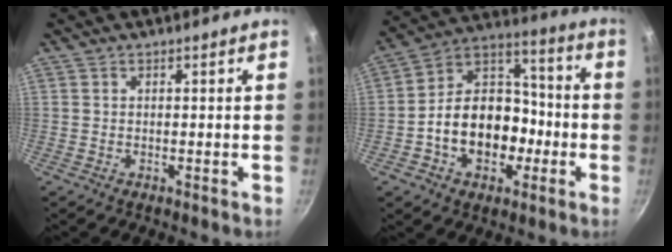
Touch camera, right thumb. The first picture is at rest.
{"total": 17.3, "force": [-4.4, 12.9, 10.7], "torque": [-0.134, 0.059, -0.076]}